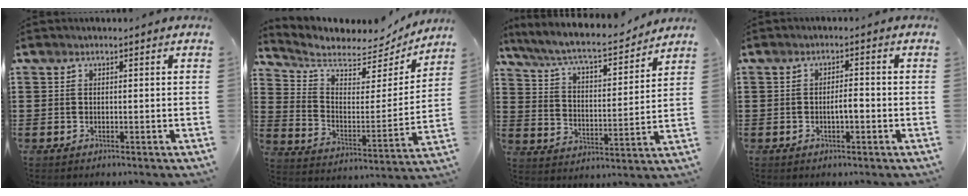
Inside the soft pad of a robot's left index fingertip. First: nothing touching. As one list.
[{"total": 5.7, "force": [5.2, 2.0, 1.5], "torque": [-0.063, -0.041, 0.087]}, {"total": 7.4, "force": [6.6, 0.6, 3.2], "torque": [-0.090, -0.041, 0.109]}, {"total": 2.4, "force": [-0.6, 0.7, 2.2], "torque": [-0.042, 0.006, -0.013]}]